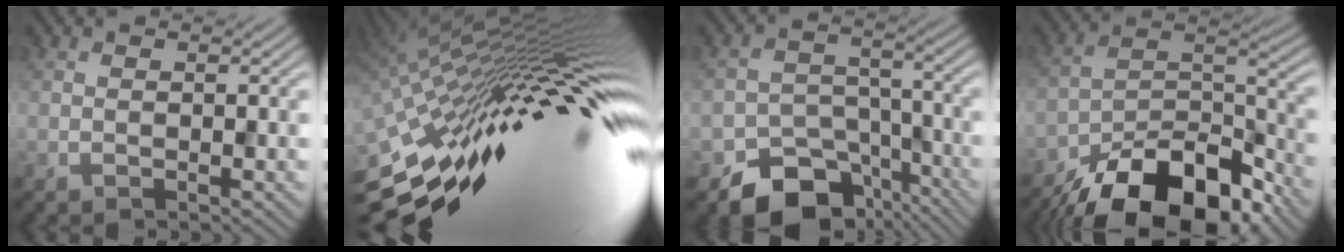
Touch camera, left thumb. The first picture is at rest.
{"total": 18.7, "force": [-0.9, 3.8, 18.2], "torque": [-0.320, 0.014, -0.037]}
{"total": 11.0, "force": [-7.3, 6.8, 4.5], "torque": [-0.068, -0.022, -0.117]}
{"total": 16.2, "force": [-11.9, 6.7, 8.7], "torque": [-0.174, -0.018, -0.192]}